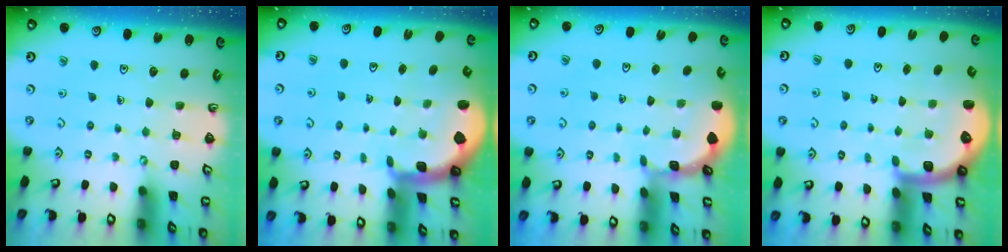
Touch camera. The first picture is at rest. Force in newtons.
{"total": 1.9, "press": 1.9, "slide": 0.4}
{"total": 1.2, "press": 1.2, "slide": 0.2}
{"total": 4.9, "press": 4.6, "slide": 1.4}